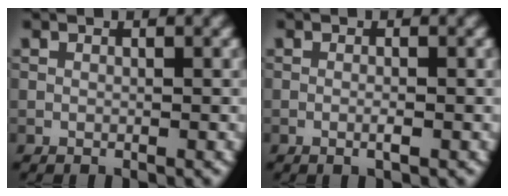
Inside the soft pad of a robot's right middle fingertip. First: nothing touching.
{"total": 0.9, "force": [-0.3, 0.1, 0.9], "torque": [-0.016, -0.002, -0.007]}